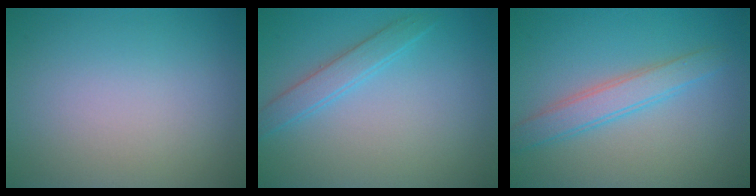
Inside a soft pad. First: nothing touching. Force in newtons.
{"total": 2.2, "press": 2.1, "slide": 0.2}
{"total": 3.0, "press": 3.0, "slide": 0.0}